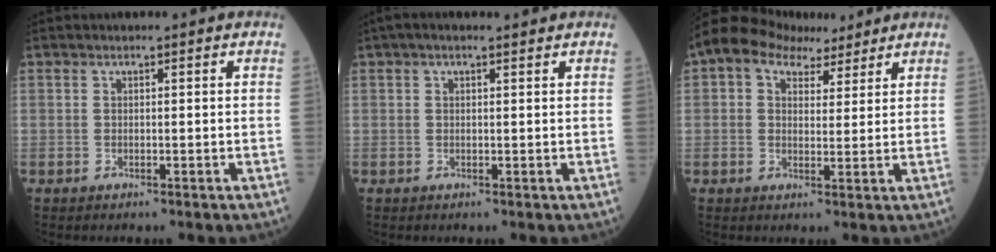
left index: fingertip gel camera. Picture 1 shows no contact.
{"total": 2.5, "force": [1.7, 0.6, 1.7], "torque": [-0.035, 0.022, 0.028]}
{"total": 7.8, "force": [5.7, 4.4, 3.1], "torque": [-0.056, 0.038, 0.095]}